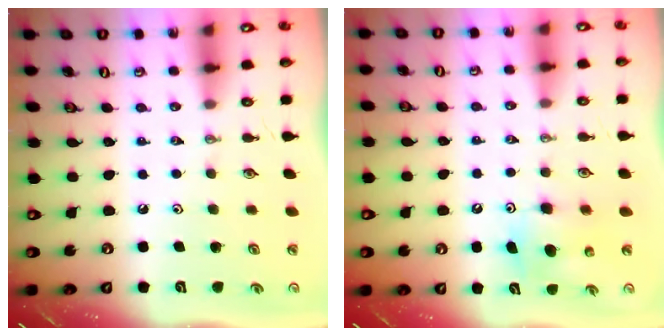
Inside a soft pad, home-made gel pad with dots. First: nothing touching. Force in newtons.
{"total": 8.1, "press": 8.0, "slide": 0.7}